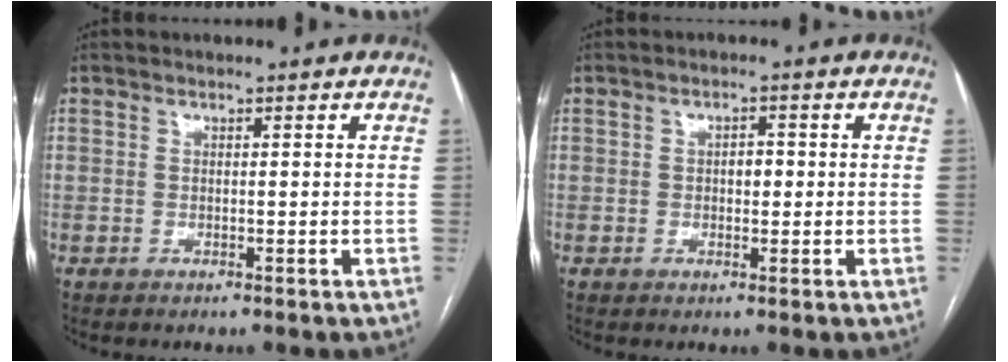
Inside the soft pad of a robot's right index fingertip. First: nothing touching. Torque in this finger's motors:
{"motor_torque": [0.41, 0.15, 0.16, 0.03]}